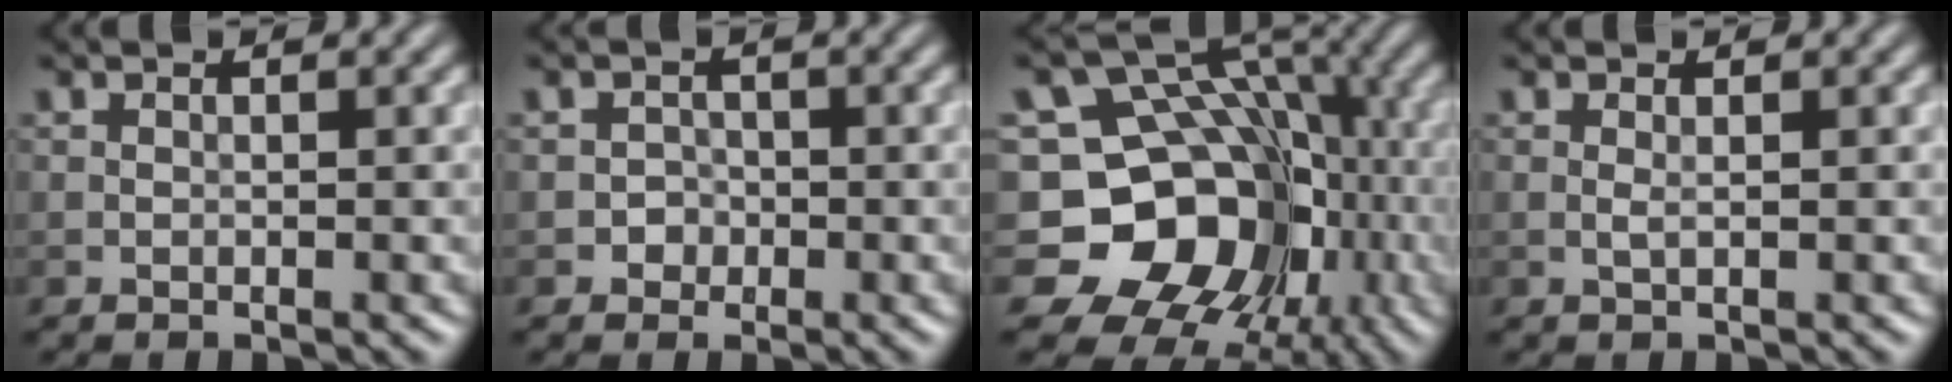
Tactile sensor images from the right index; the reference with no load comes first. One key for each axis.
{"total": 1.2, "fx": -0.4, "fy": 1.1, "fz": 0.1, "tx": 0.010, "ty": 0.002, "tz": -0.008}
{"total": 15.0, "fx": -3.8, "fy": 12.7, "fz": 7.1, "tx": -0.122, "ty": 0.013, "tz": -0.085}
{"total": 0.5, "fx": 0.1, "fy": 0.1, "fz": 0.5, "tx": -0.014, "ty": -0.001, "tz": 0.003}